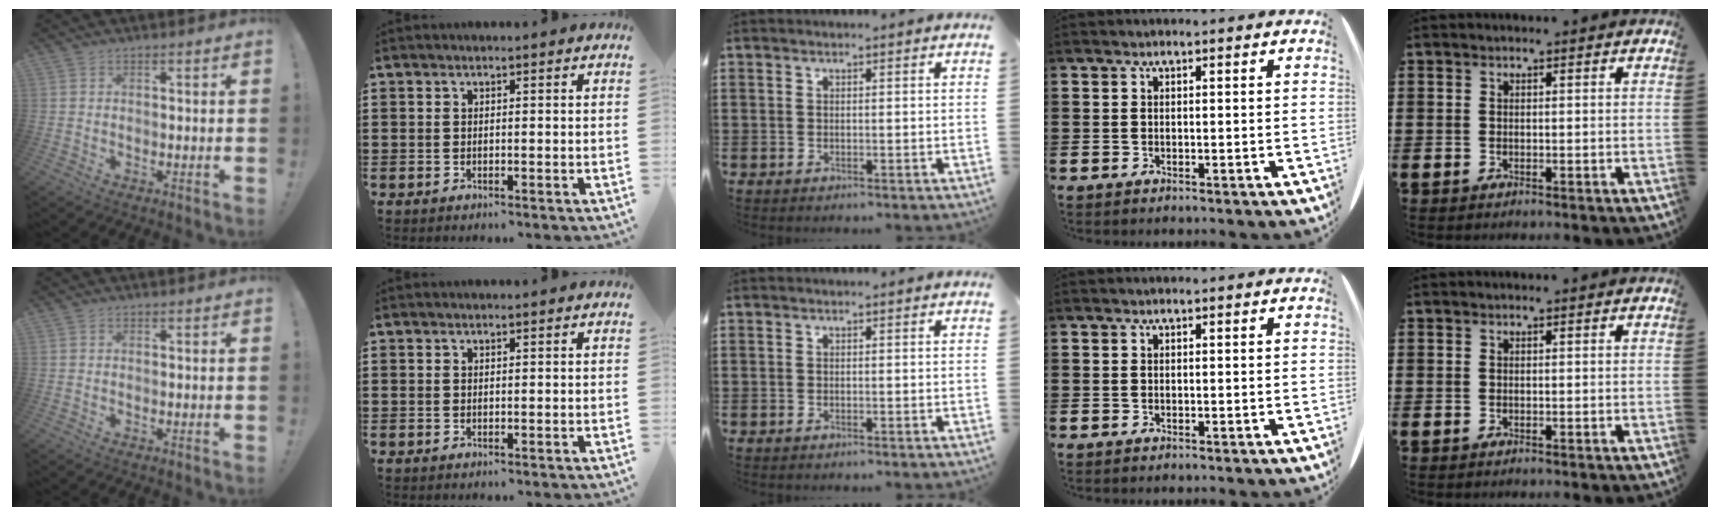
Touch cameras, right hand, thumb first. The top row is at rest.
{}